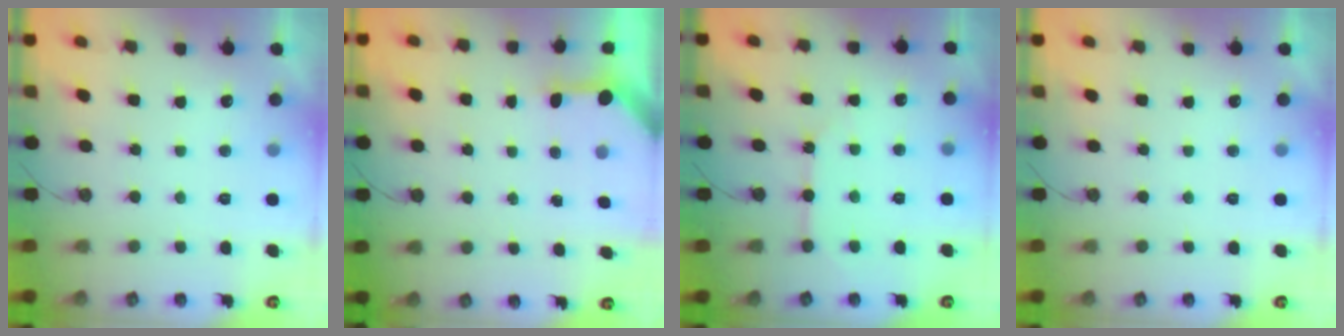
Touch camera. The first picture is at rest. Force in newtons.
{"total": 3.4, "press": 3.3, "slide": 0.3}
{"total": 5.5, "press": 5.5, "slide": 0.5}
{"total": 0.0}